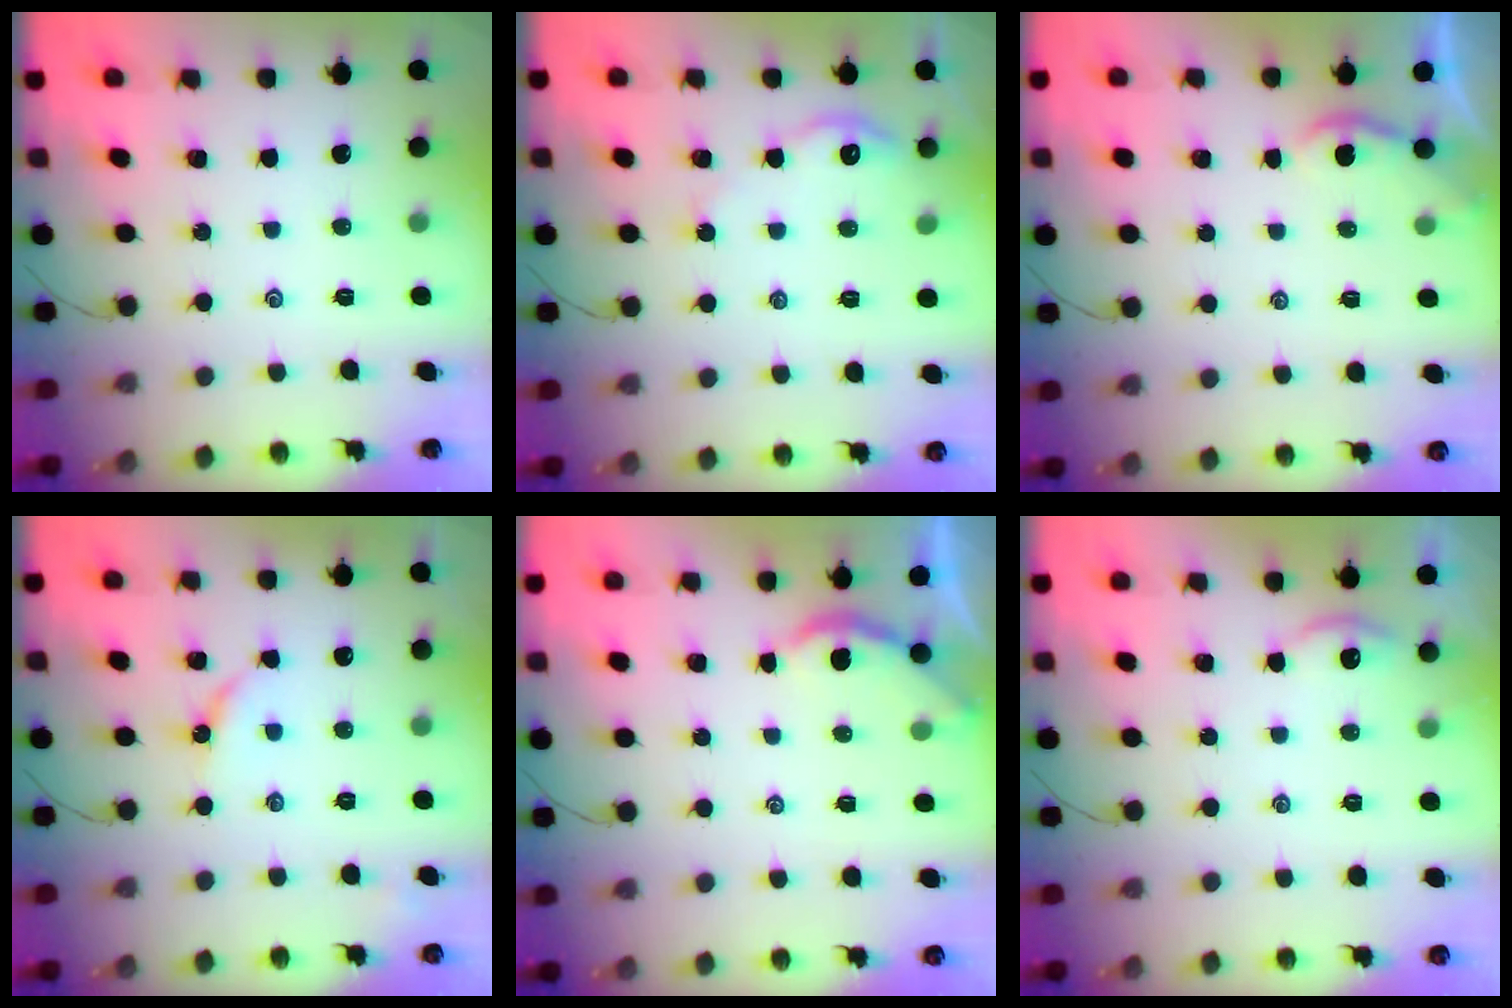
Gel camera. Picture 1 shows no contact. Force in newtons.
{"total": 4.0, "press": 4.0, "slide": 0.5}
{"total": 1.6, "press": 1.6, "slide": 0.2}
{"total": 2.7, "press": 2.7, "slide": 0.4}
{"total": 2.3, "press": 2.2, "slide": 0.3}
{"total": 1.9, "press": 1.9, "slide": 0.2}